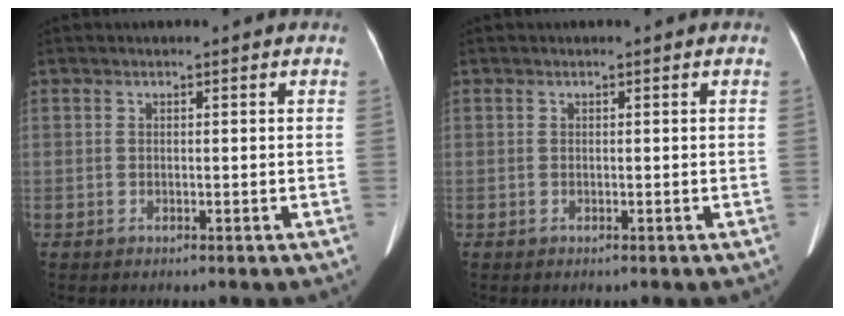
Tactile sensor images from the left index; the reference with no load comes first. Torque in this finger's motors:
{"motor_torque": [0.00, 0.00, 0.00, 0.00]}